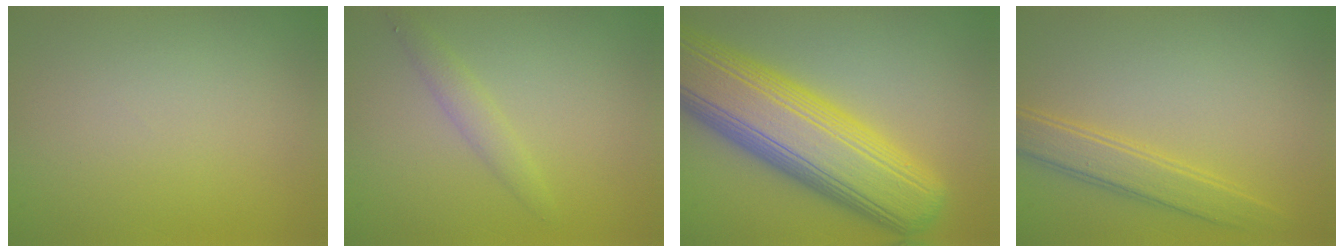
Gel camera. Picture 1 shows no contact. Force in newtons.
{"total": 1.6, "press": 1.6, "slide": 0.0}
{"total": 12.6, "press": 12.6, "slide": 0.4}
{"total": 3.1, "press": 3.1, "slide": 0.1}